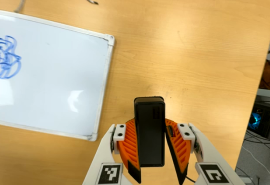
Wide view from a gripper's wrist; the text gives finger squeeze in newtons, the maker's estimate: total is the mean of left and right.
{"total": 6.1, "left": 5.7, "right": 6.4}